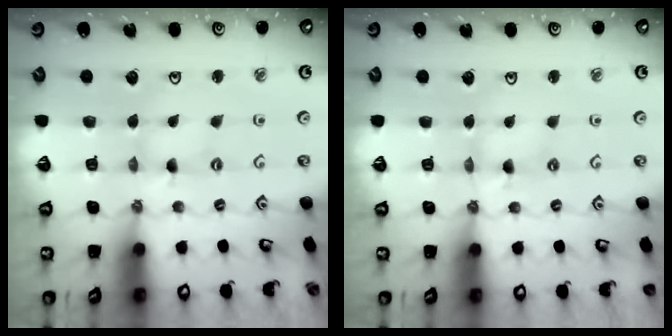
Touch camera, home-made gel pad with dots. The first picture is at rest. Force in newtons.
{"total": 2.3, "press": 2.3, "slide": 0.3}